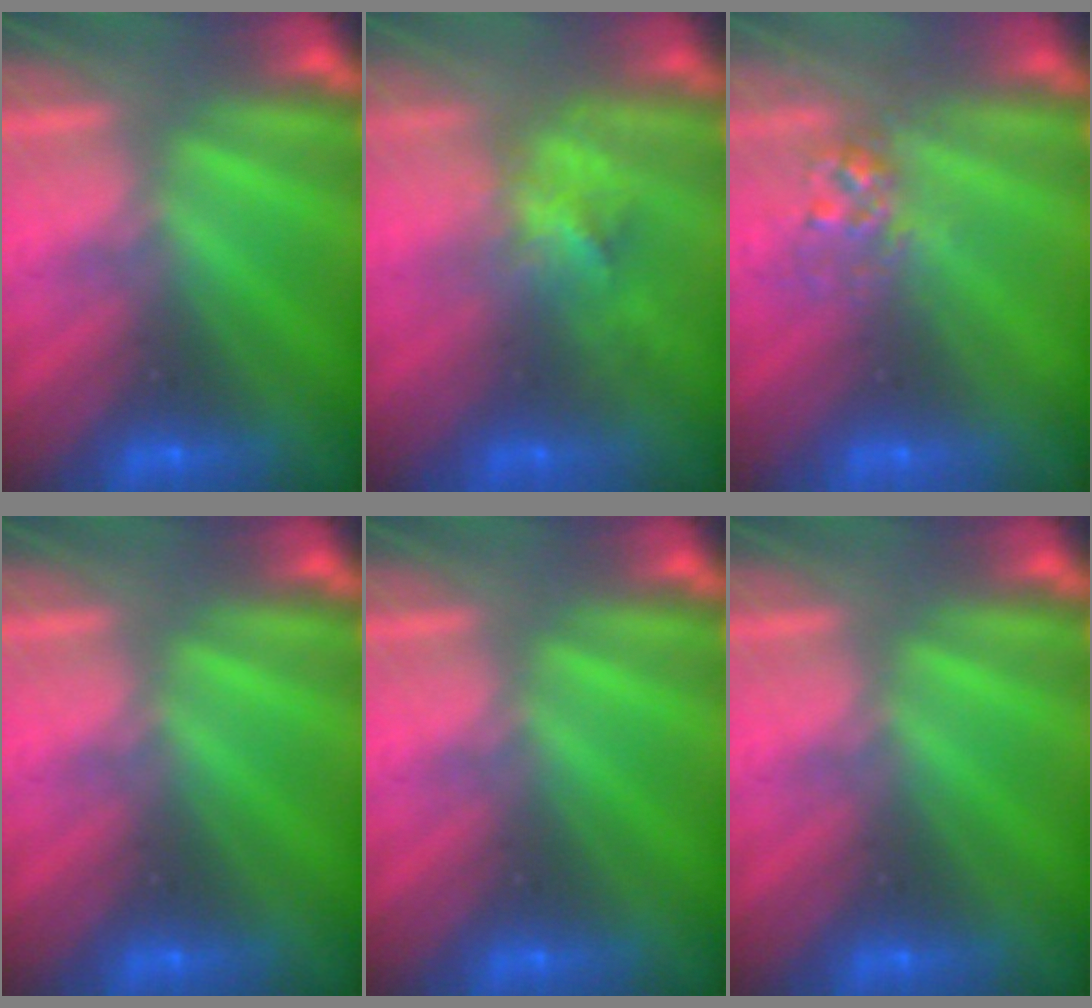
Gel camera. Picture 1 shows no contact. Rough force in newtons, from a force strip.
{"total": 2.8}
{"total": 2.8}
{"total": 0.0}
{"total": 0.0}
{"total": 0.0}